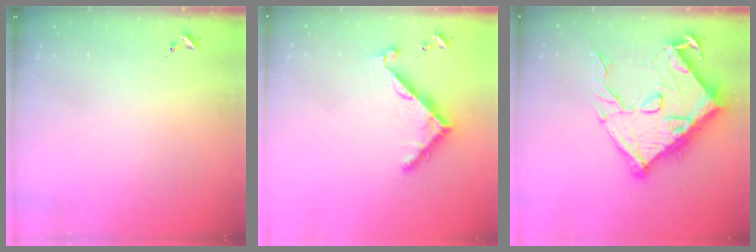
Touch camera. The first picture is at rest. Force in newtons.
{"total": 7.8, "press": 7.8, "slide": 0.1}
{"total": 22.3, "press": 22.2, "slide": 1.4}